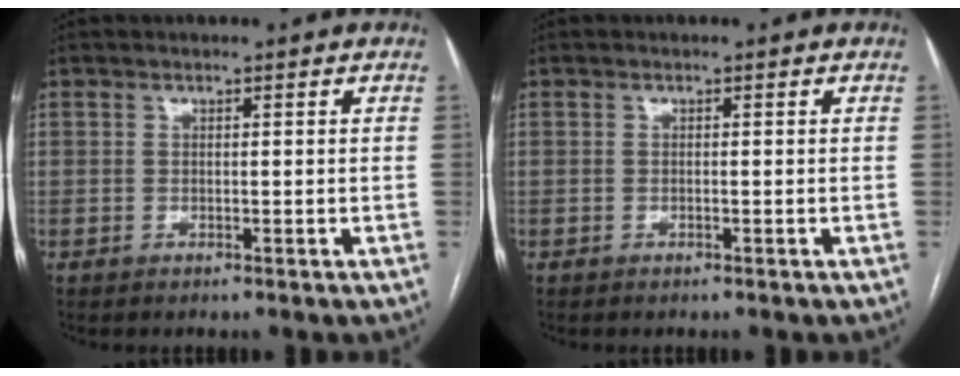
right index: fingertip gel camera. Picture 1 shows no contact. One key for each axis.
{"total": 0.0}